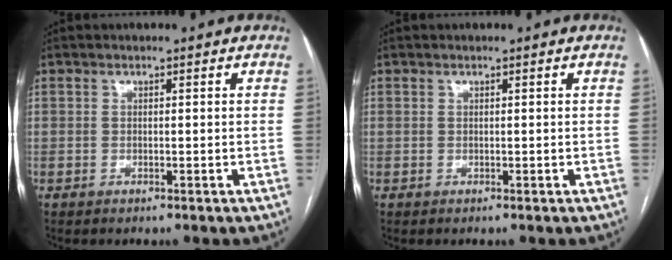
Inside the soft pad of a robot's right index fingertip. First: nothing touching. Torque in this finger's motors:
{"motor_torque": [0.00, 0.00, 0.00, 0.00]}